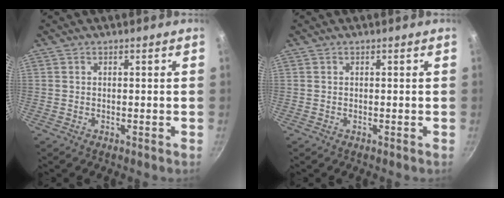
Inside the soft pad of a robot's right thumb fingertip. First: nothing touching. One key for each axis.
{"total": 0.0}